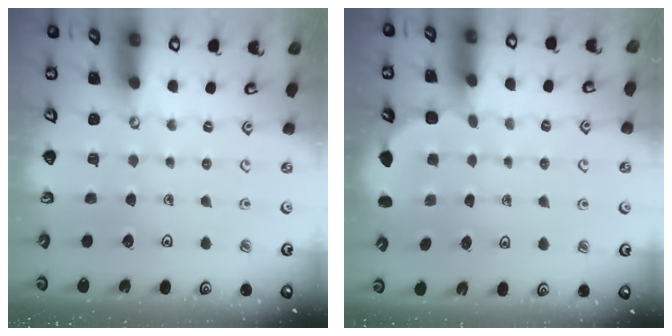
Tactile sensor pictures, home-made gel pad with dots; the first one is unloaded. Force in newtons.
{"total": 2.5, "press": 2.1, "slide": 1.5}